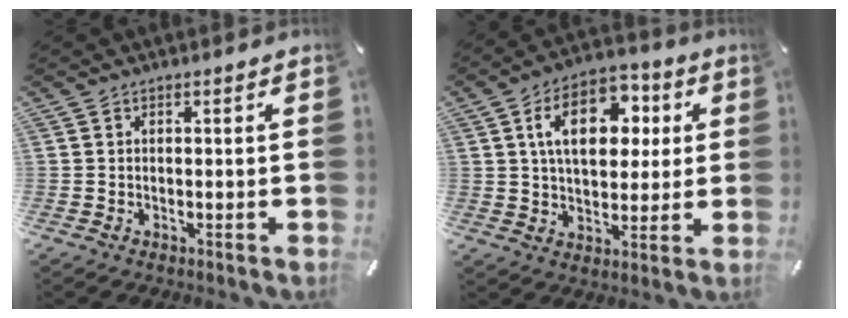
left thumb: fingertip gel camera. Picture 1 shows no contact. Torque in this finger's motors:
{"motor_torque": [1.64, 2.41, 1.41, -1.36, 0.46]}